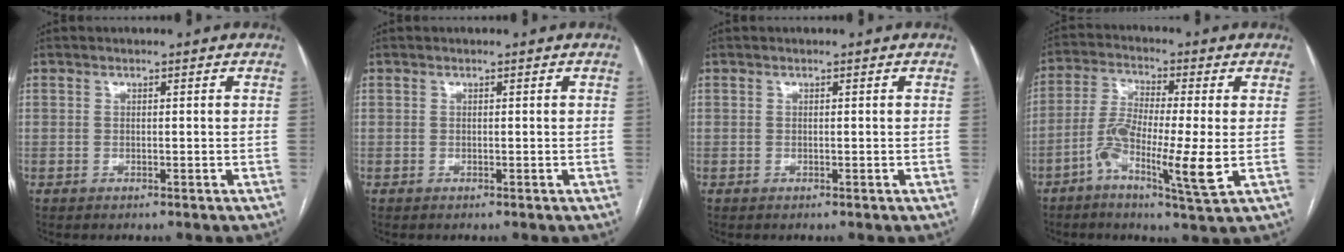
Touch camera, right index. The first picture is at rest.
{"total": 0.0}
{"total": 0.0}
{"total": 10.3, "force": [-3.2, 0.7, 9.8], "torque": [-0.195, -0.006, -0.063]}